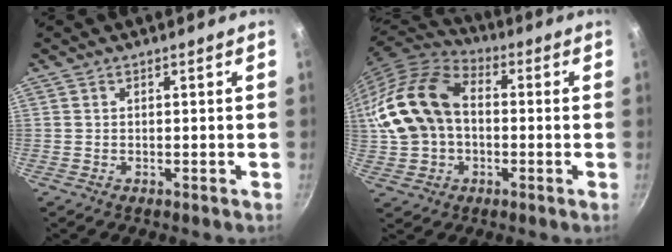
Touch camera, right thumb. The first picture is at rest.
{"total": 19.5, "force": [0.5, 14.0, 13.6], "torque": [-0.271, 0.043, 0.005]}